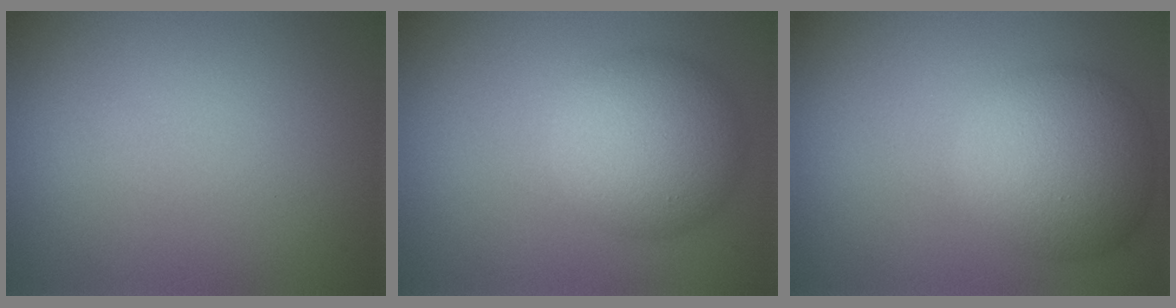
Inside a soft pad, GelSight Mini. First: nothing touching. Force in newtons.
{"total": 6.5, "press": 6.5, "slide": 0.1}
{"total": 7.2, "press": 7.2, "slide": 0.2}